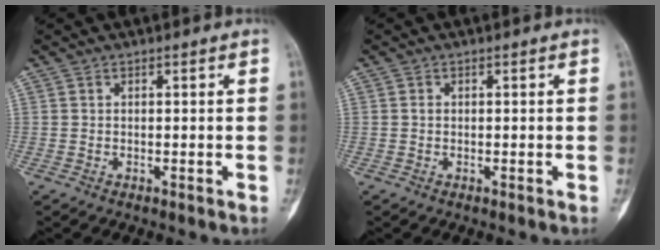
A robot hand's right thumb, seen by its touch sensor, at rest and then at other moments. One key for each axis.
{"total": 0.5, "fx": 0.0, "fy": 0.4, "fz": 0.3, "tx": -0.005, "ty": 0.001, "tz": -0.001}